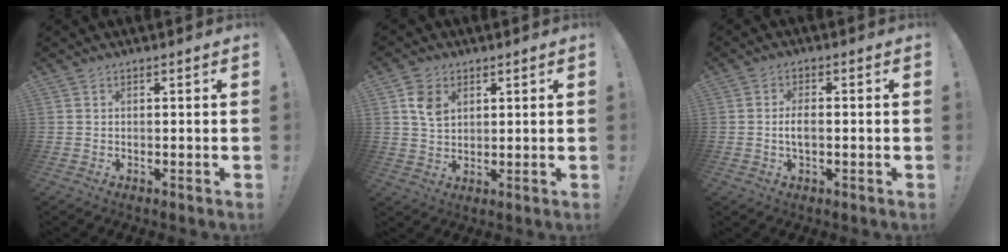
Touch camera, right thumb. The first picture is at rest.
{"total": 7.0, "force": [2.9, 4.9, 4.1], "torque": [-0.067, -0.001, 0.057]}
{"total": 4.4, "force": [-0.8, 1.9, 3.9], "torque": [-0.074, 0.006, -0.015]}